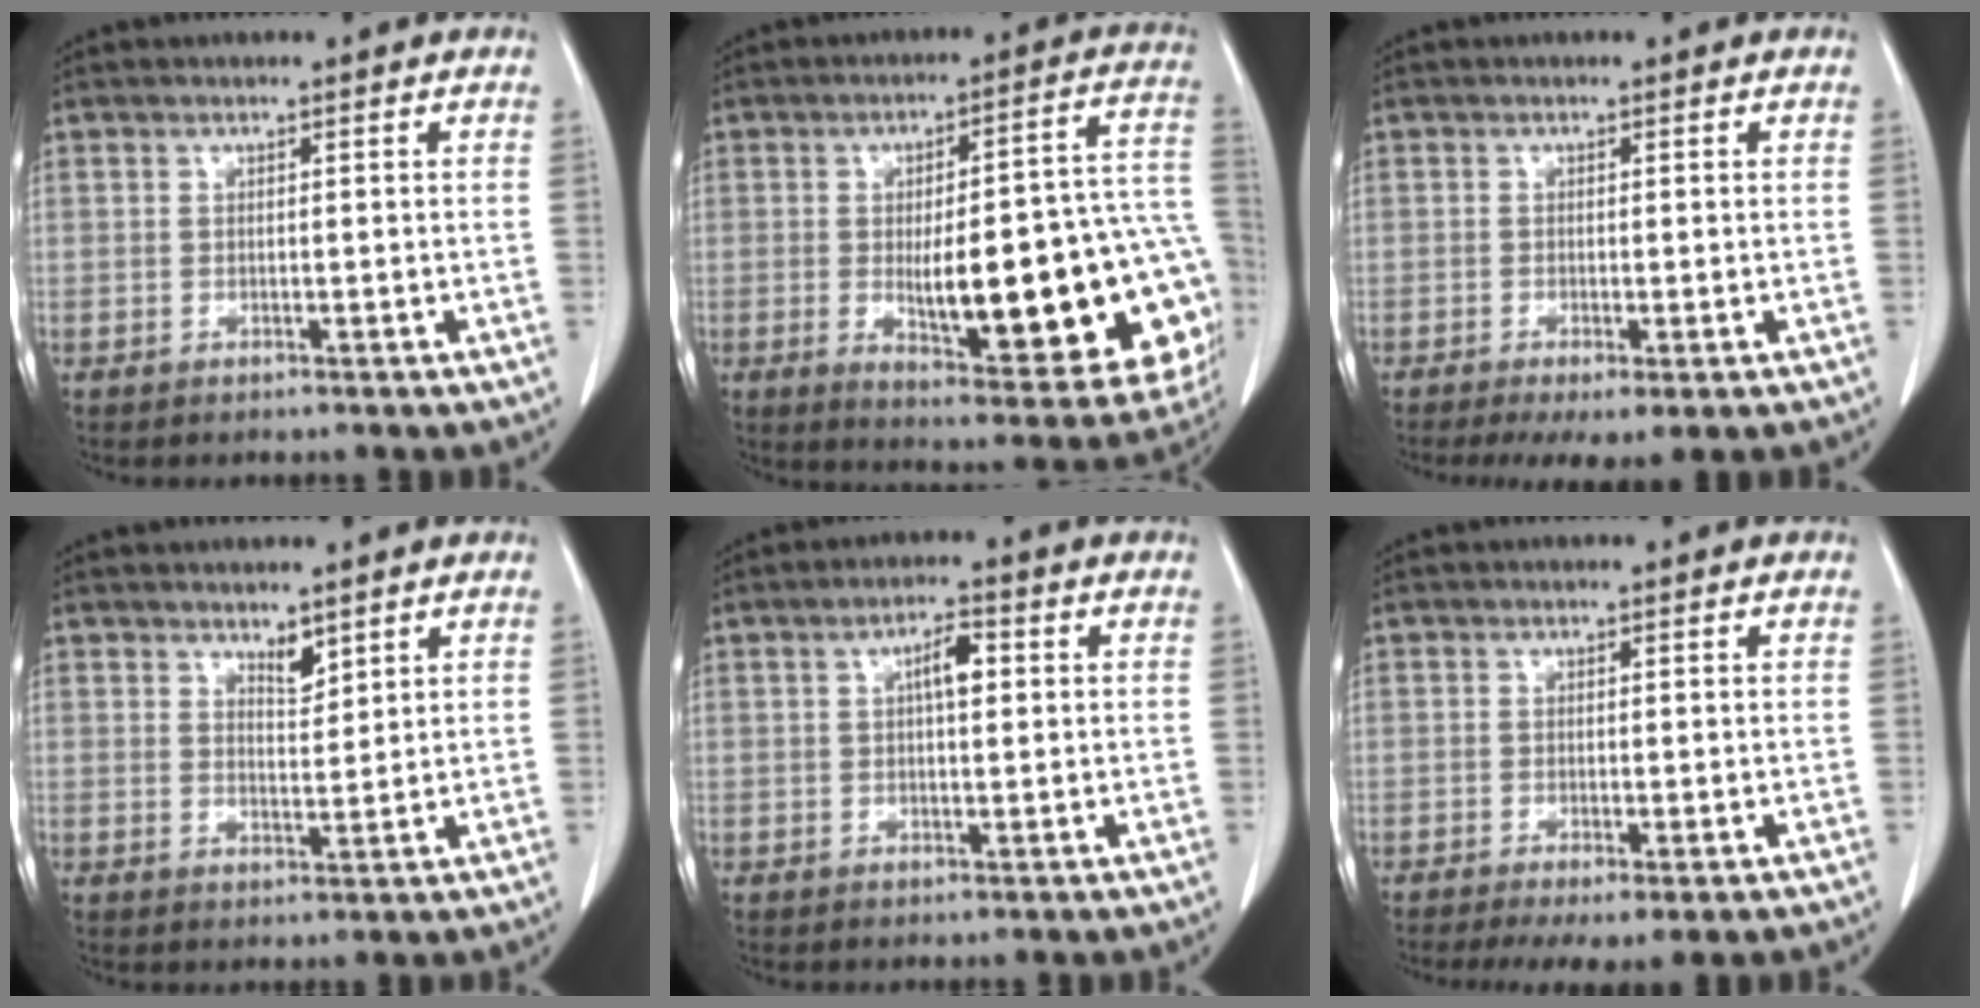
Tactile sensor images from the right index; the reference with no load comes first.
{"total": 26.4, "force": [-4.7, 6.5, 25.2], "torque": [-0.246, 0.022, -0.039]}
{"total": 4.7, "force": [-2.5, 1.1, 3.8], "torque": [-0.059, -0.017, -0.038]}
{"total": 2.6, "force": [2.0, 0.8, 1.3], "torque": [-0.024, -0.009, 0.040]}
{"total": 3.8, "force": [0.8, 1.2, 3.6], "torque": [-0.061, 0.008, 0.012]}
{"total": 4.7, "force": [-2.7, 1.0, 3.7], "torque": [-0.057, -0.017, -0.042]}